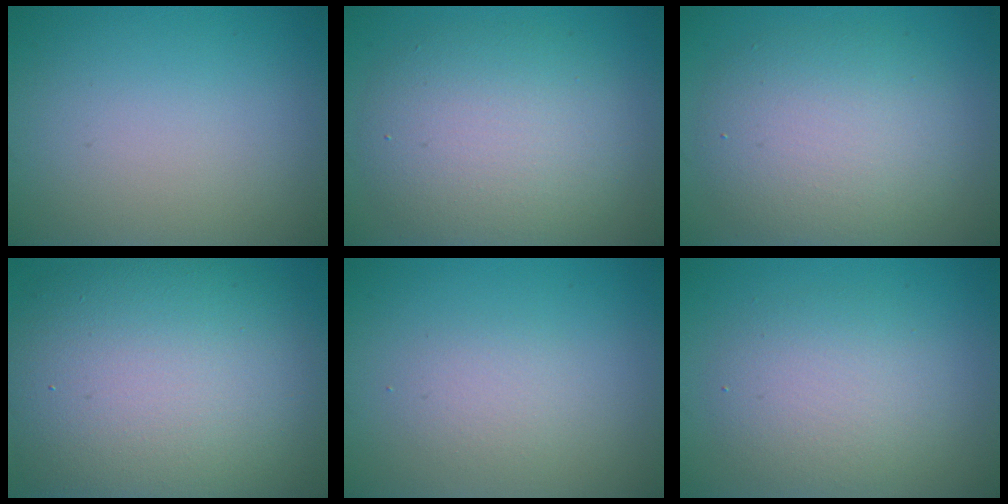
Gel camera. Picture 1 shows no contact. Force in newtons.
{"total": 6.7, "press": 6.7, "slide": 0.3}
{"total": 6.1, "press": 6.0, "slide": 0.6}
{"total": 14.6, "press": 14.5, "slide": 0.9}
{"total": 1.6, "press": 1.6, "slide": 0.1}
{"total": 4.0, "press": 4.0, "slide": 0.1}